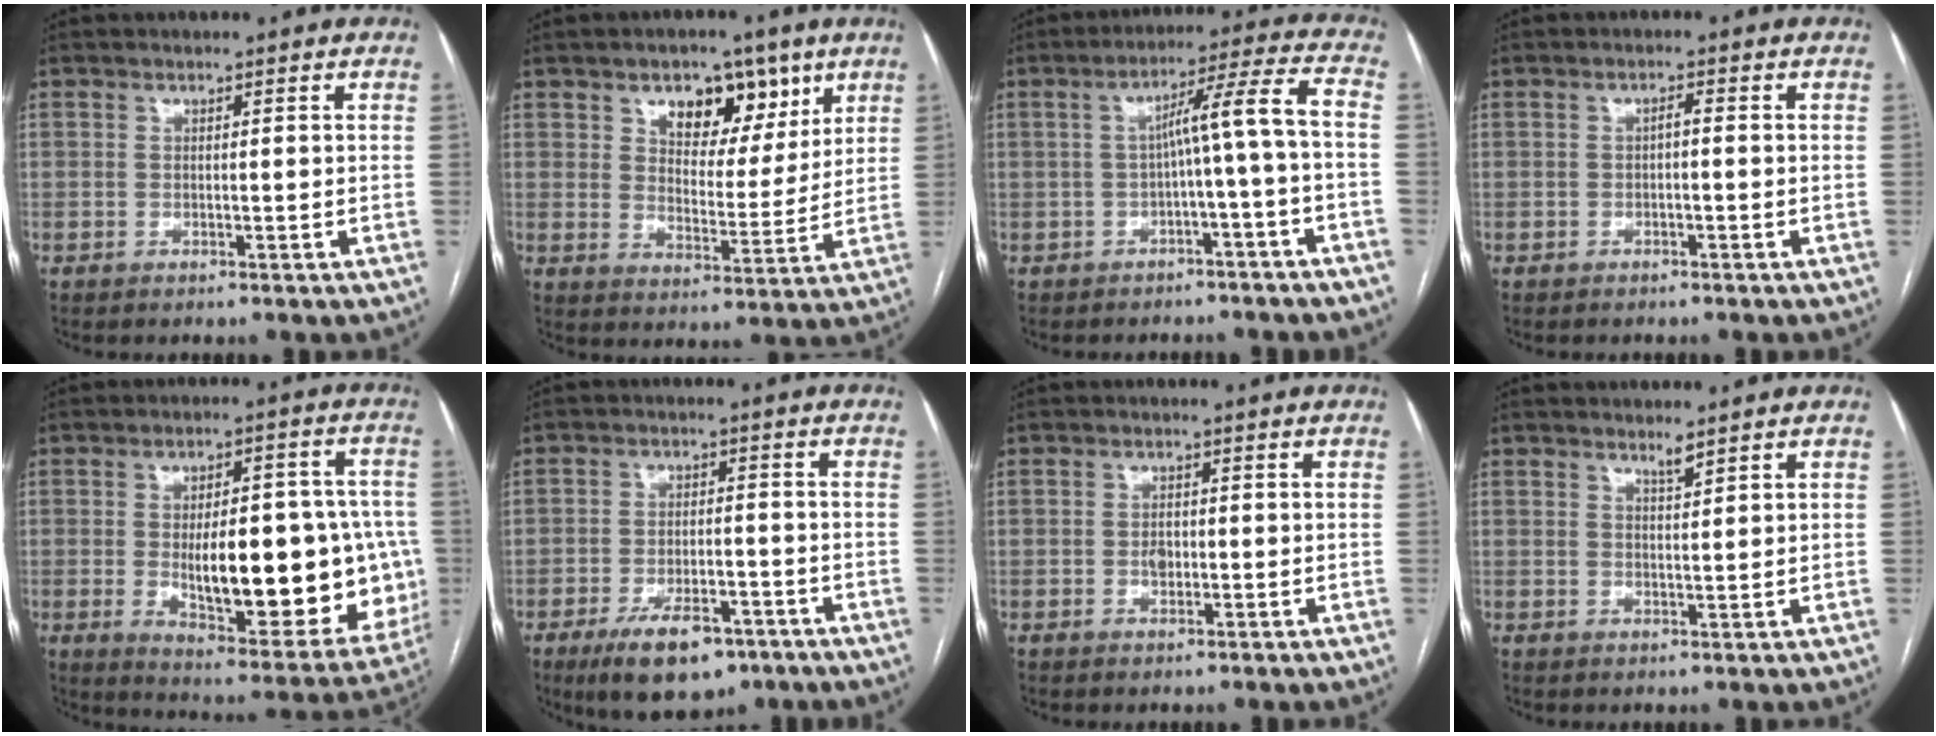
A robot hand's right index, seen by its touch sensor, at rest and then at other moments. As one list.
[{"total": 9.9, "force": [5.6, 5.7, 5.9], "torque": [-0.081, 0.008, 0.091]}, {"total": 8.0, "force": [-1.5, -1.0, 7.8], "torque": [-0.117, 0.032, -0.019]}, {"total": 1.1, "force": [-0.2, 0.3, 1.0], "torque": [-0.016, 0.004, -0.005]}, {"total": 23.3, "force": [-2.3, 8.5, 21.6], "torque": [-0.250, 0.013, 0.000]}, {"total": 10.2, "force": [-6.6, 4.5, 6.4], "torque": [-0.106, -0.006, -0.103]}, {"total": 1.8, "force": [-0.2, 1.2, 1.3], "torque": [-0.015, 0.005, 0.000]}, {"total": 1.5, "force": [1.3, -0.1, 0.7], "torque": [-0.014, -0.006, 0.025]}]